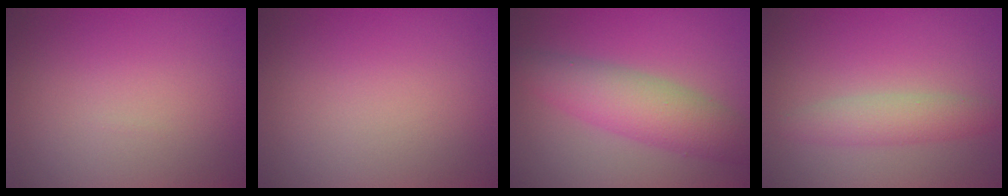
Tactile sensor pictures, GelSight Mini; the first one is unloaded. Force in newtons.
{"total": 0.0}
{"total": 5.3, "press": 5.3, "slide": 0.1}
{"total": 2.4, "press": 2.4, "slide": 0.1}